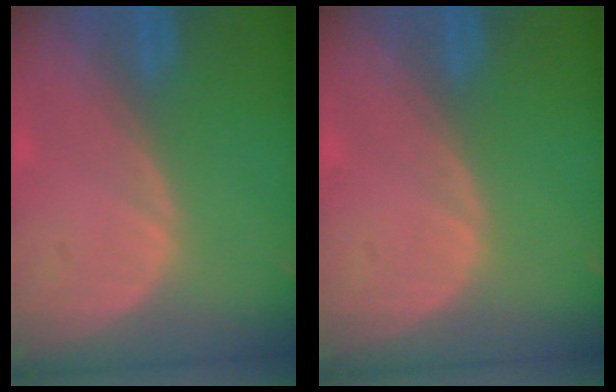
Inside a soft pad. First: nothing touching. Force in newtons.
{"total": 0.0}